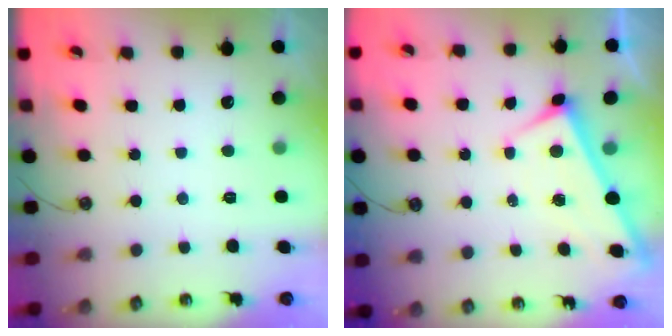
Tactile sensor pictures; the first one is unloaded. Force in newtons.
{"total": 1.8, "press": 1.8, "slide": 0.1}